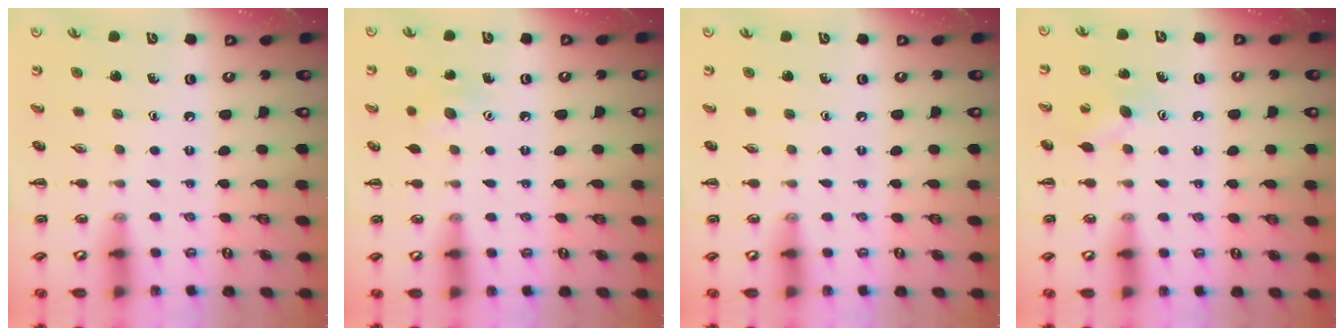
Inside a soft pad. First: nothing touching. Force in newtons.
{"total": 5.3, "press": 5.1, "slide": 1.3}
{"total": 0.0}
{"total": 6.7, "press": 6.4, "slide": 1.9}